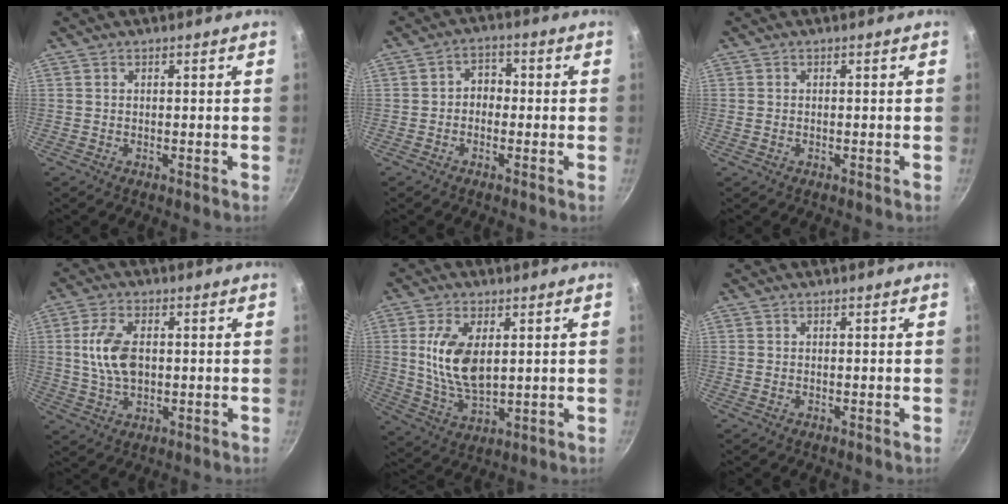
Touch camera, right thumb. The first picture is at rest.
{"total": 3.8, "force": [-0.7, 3.1, 2.2], "torque": [-0.010, 0.016, -0.020]}
{"total": 0.9, "force": [-0.2, 0.7, 0.4], "torque": [-0.007, 0.001, -0.003]}
{"total": 9.3, "force": [0.8, 5.4, 7.4], "torque": [-0.138, 0.005, 0.013]}
{"total": 11.8, "force": [2.1, 6.3, 9.8], "torque": [-0.183, -0.015, 0.047]}
{"total": 0.6, "force": [-0.1, 0.5, 0.3], "torque": [-0.005, 0.001, -0.002]}